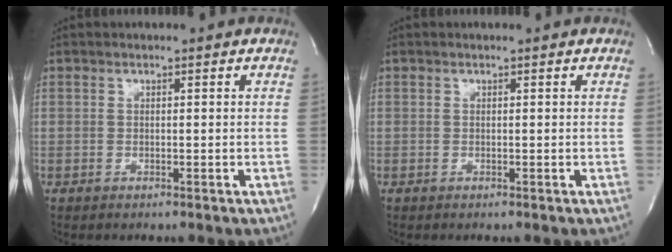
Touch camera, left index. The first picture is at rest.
{"total": 0.0}